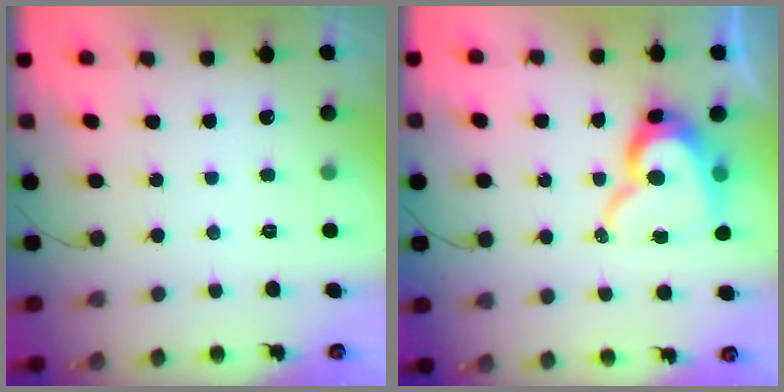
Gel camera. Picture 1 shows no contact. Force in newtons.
{"total": 15.4, "press": 15.3, "slide": 1.3}